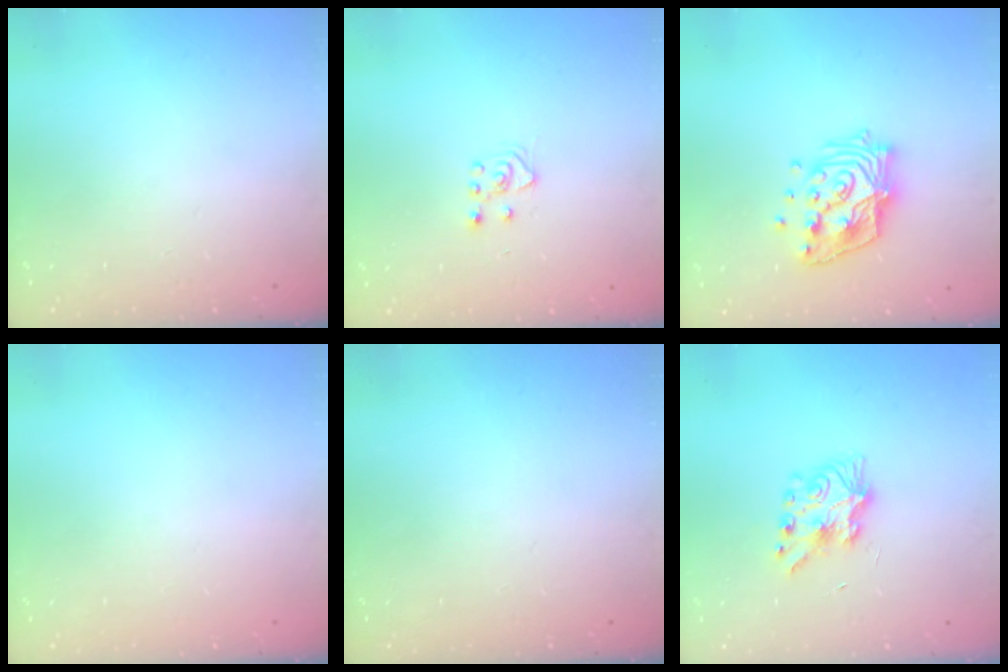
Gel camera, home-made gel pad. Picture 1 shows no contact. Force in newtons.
{"total": 4.9, "press": 4.8, "slide": 0.8}
{"total": 15.5, "press": 15.5, "slide": 1.2}
{"total": 0.0}
{"total": 0.0}
{"total": 7.6, "press": 7.6, "slide": 0.6}